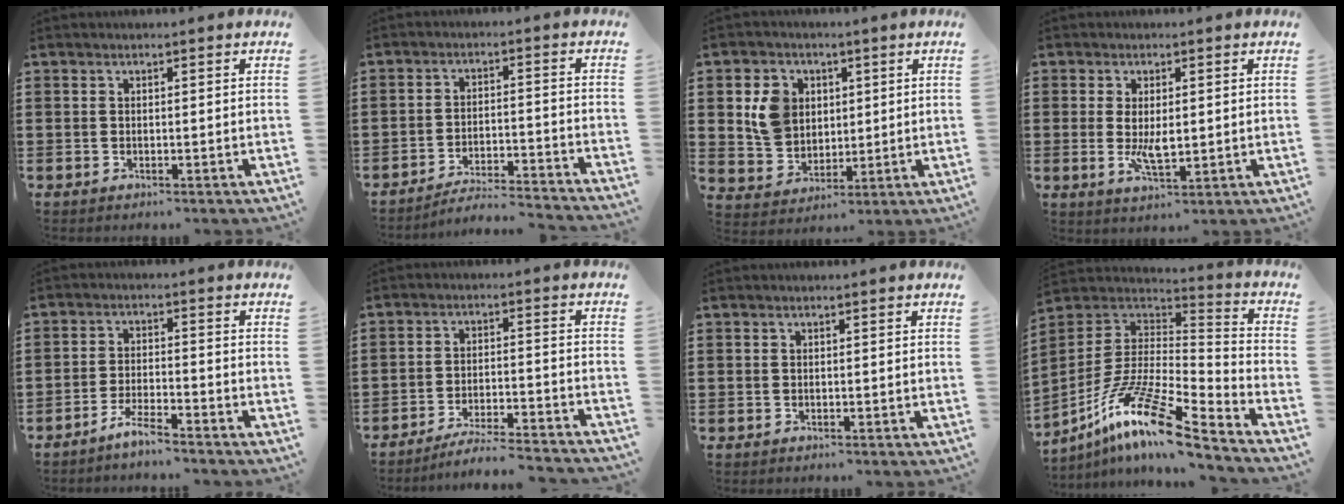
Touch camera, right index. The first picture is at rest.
{"total": 4.6, "force": [-4.5, -0.3, 1.0], "torque": [-0.029, -0.008, -0.094]}
{"total": 7.4, "force": [1.9, 6.4, 3.1], "torque": [-0.083, 0.016, 0.034]}
{"total": 4.3, "force": [0.1, 1.8, 3.9], "torque": [-0.080, -0.001, 0.001]}
{"total": 3.9, "force": [-3.7, -0.1, 1.3], "torque": [-0.040, -0.002, -0.077]}
{"total": 5.4, "force": [-5.2, -0.3, 1.5], "torque": [-0.034, -0.011, -0.104]}
{"total": 0.0}
{"total": 14.4, "force": [-9.5, 2.7, 10.4], "torque": [-0.208, 0.005, -0.182]}